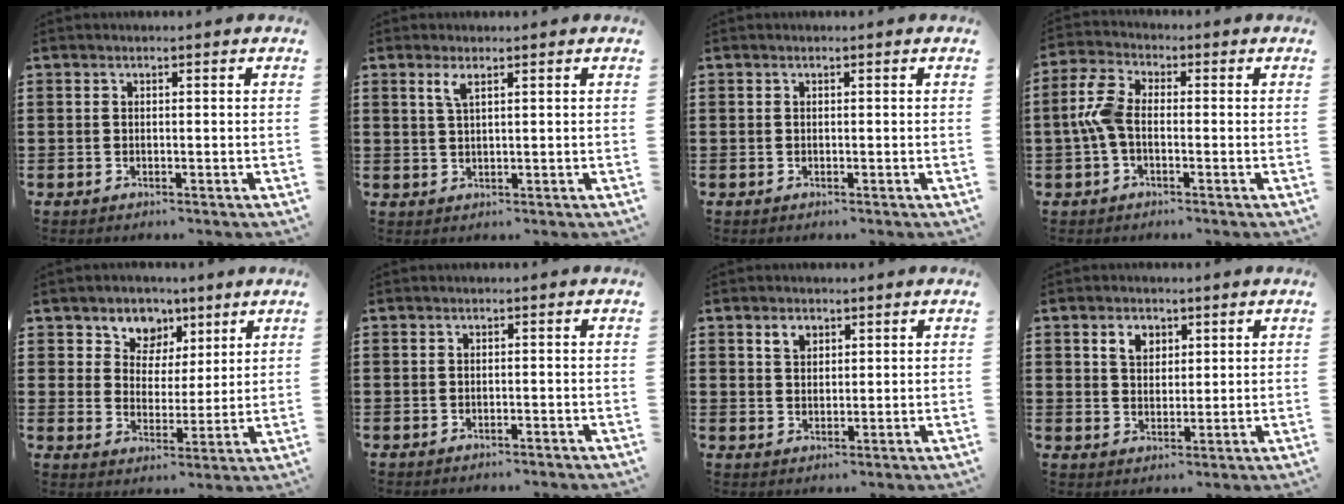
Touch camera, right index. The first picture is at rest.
{"total": 2.2, "force": [1.1, 0.5, 1.8], "torque": [-0.038, 0.003, 0.019]}
{"total": 0.0}
{"total": 5.9, "force": [-0.9, 3.3, 4.9], "torque": [-0.132, -0.003, -0.027]}
{"total": 5.7, "force": [3.4, 4.5, 0.2], "torque": [-0.034, -0.014, 0.057]}
{"total": 0.7, "force": [-0.6, -0.1, 0.3], "torque": [-0.008, -0.004, -0.012]}
{"total": 2.5, "force": [1.5, 1.6, 1.1], "torque": [-0.018, 0.003, 0.026]}
{"total": 3.5, "force": [1.9, 2.5, 1.7], "torque": [-0.042, 0.011, 0.033]}